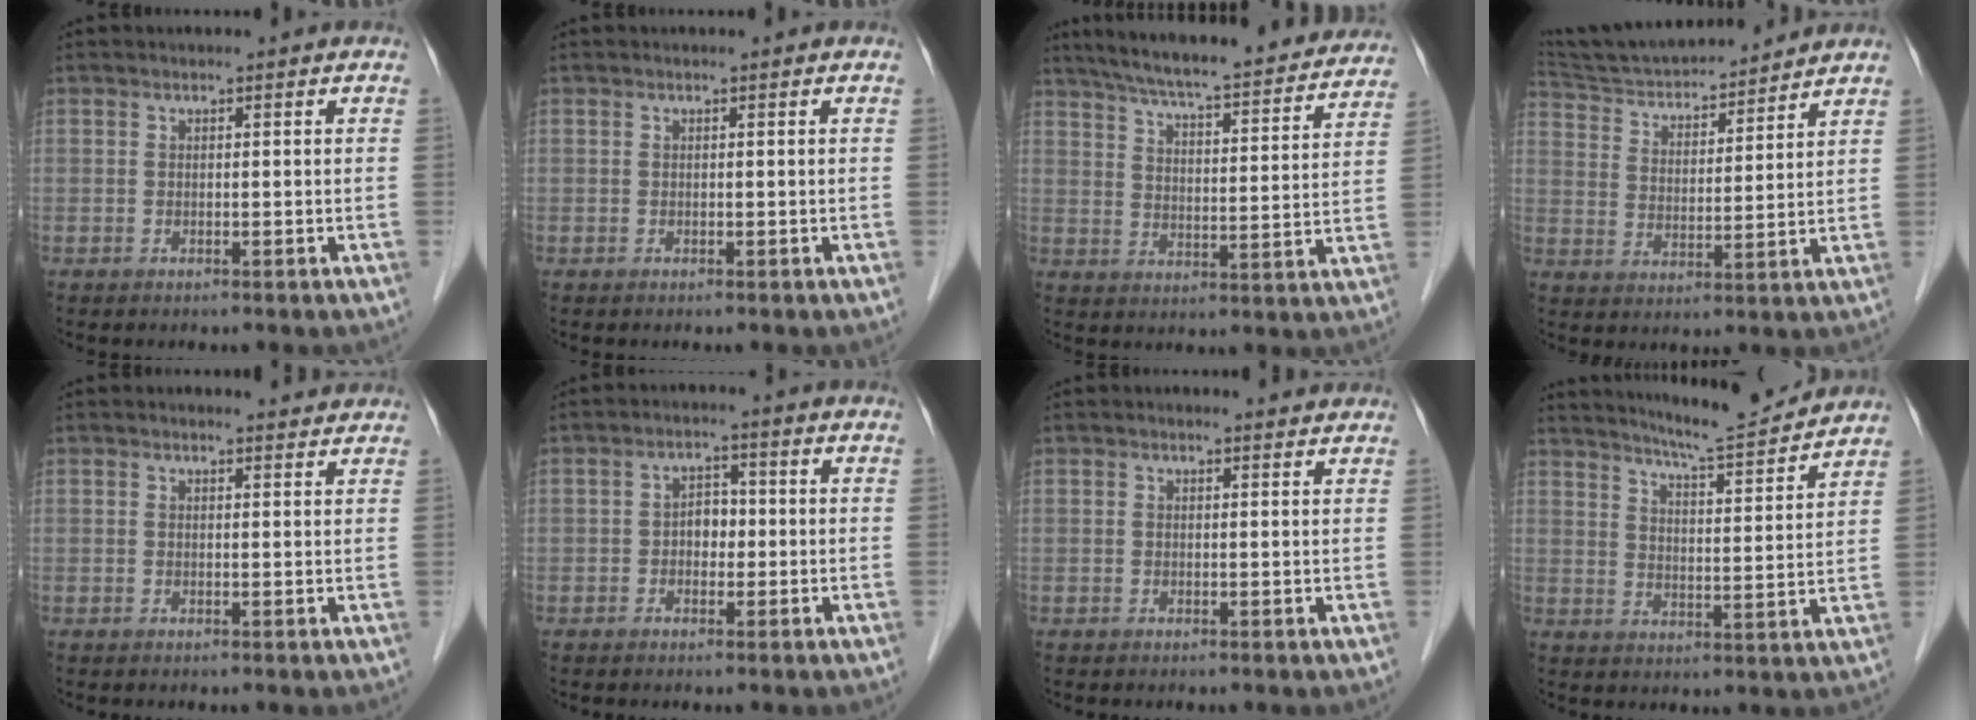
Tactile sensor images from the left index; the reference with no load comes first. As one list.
[{"total": 0.0}, {"total": 25.6, "force": [22.9, 3.4, 11.1], "torque": [-0.172, -0.019, 0.295]}, {"total": 16.0, "force": [15.0, 2.4, 5.1], "torque": [-0.089, 0.020, 0.248]}, {"total": 1.9, "force": [1.9, 0.3, 0.1], "torque": [-0.009, -0.004, 0.018]}, {"total": 3.0, "force": [-0.5, 2.0, 2.1], "torque": [-0.031, 0.009, -0.013]}, {"total": 1.7, "force": [1.6, 0.4, 0.3], "torque": [-0.011, -0.001, 0.014]}, {"total": 11.8, "force": [11.2, -0.4, 3.8], "torque": [-0.064, -0.007, 0.161]}]